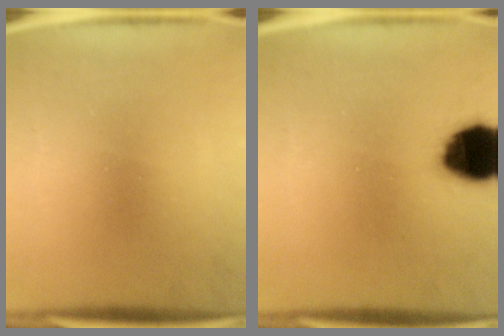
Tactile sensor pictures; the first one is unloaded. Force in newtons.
{"total": 15.0}